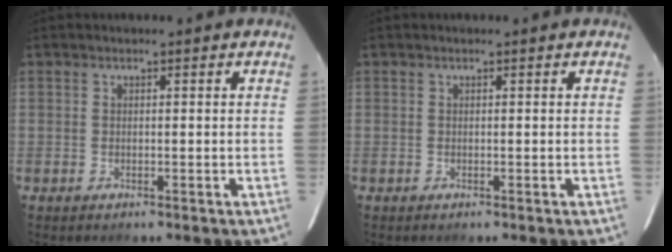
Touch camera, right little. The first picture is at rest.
{"total": 0.0}